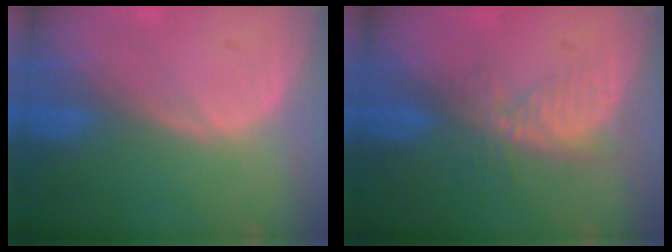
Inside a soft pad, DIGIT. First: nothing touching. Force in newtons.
{"total": 5.3, "press": 4.7, "slide": 2.5}